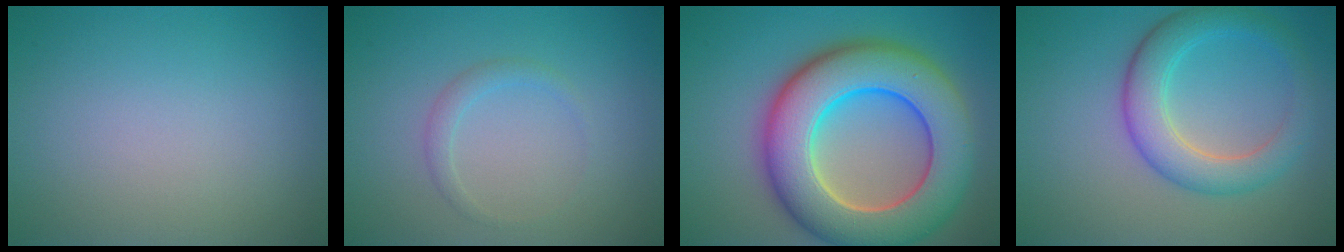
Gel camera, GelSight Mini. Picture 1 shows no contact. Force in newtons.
{"total": 1.2, "press": 1.2, "slide": 0.1}
{"total": 12.4, "press": 12.4, "slide": 0.8}
{"total": 4.9, "press": 4.9, "slide": 0.1}